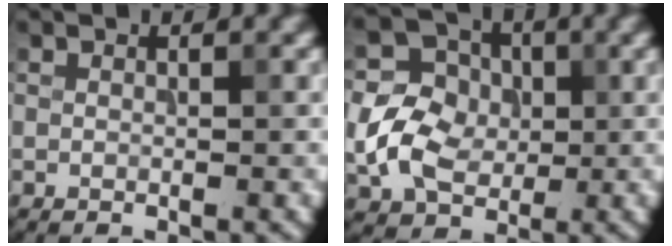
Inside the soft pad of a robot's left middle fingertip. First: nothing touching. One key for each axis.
{"total": 6.4, "fx": -0.5, "fy": 5.2, "fz": 3.6, "tx": -0.076, "ty": 0.008, "tz": -0.019}